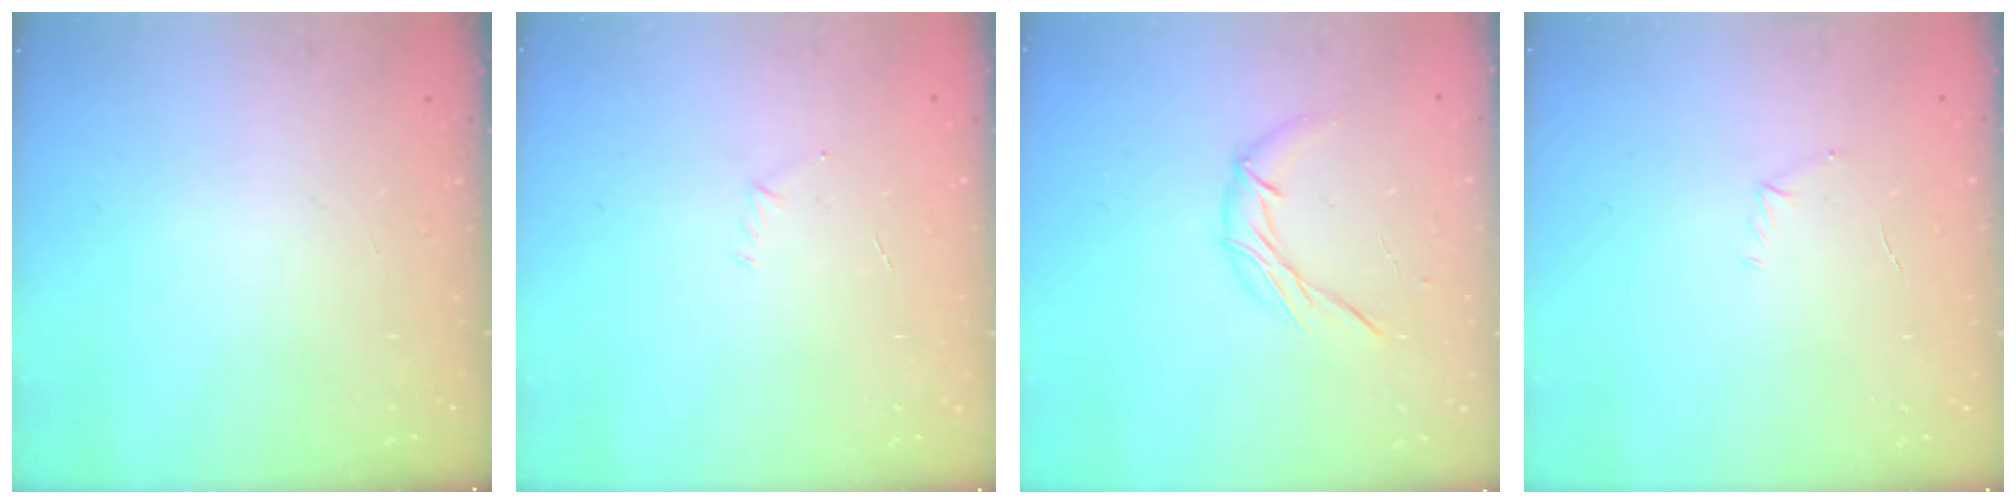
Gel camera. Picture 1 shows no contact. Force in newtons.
{"total": 2.9, "press": 2.8, "slide": 0.8}
{"total": 6.8, "press": 6.8, "slide": 0.7}
{"total": 4.7, "press": 4.5, "slide": 1.3}